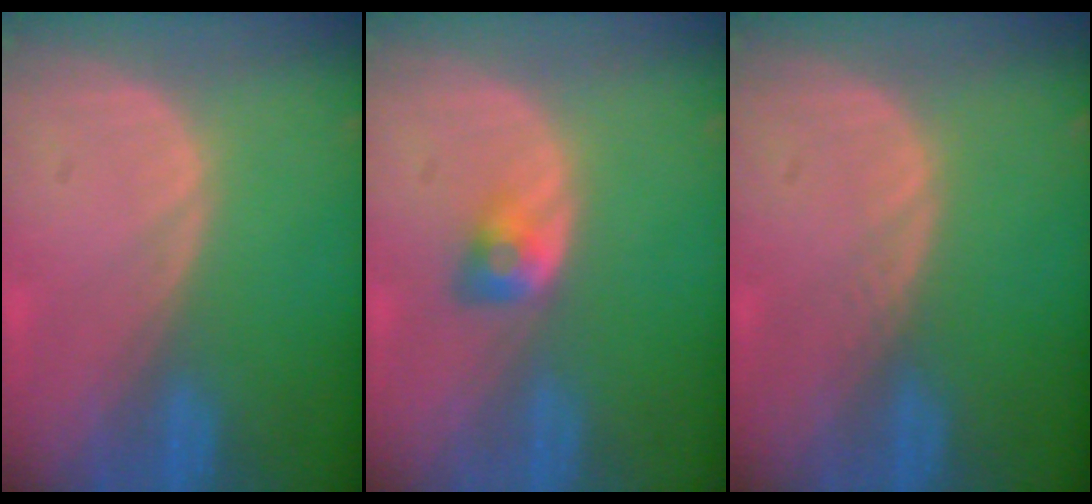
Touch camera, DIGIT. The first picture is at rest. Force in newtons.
{"total": 2.9, "press": 2.5, "slide": 1.5}
{"total": 0.6, "press": 0.6, "slide": 0.0}